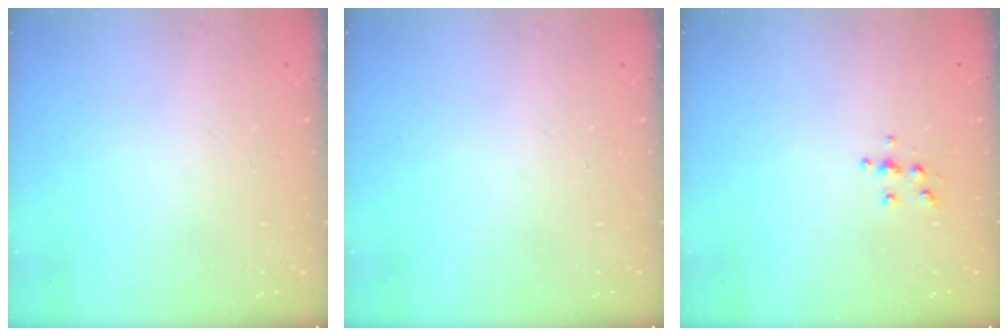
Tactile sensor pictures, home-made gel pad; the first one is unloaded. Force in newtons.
{"total": 0.0}
{"total": 5.4, "press": 5.4, "slide": 0.5}